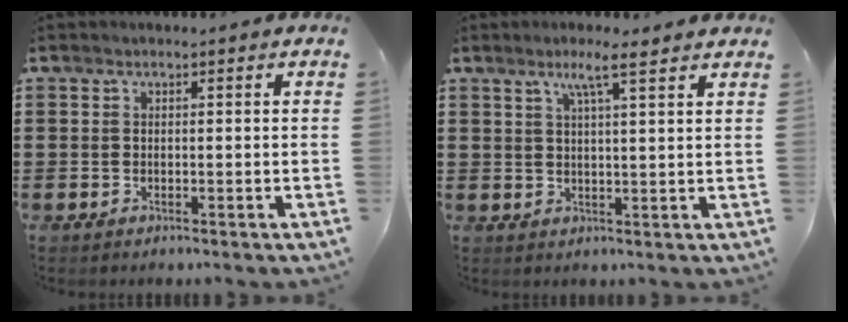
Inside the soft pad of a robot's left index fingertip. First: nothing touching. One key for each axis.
{"total": 4.6, "fx": 3.1, "fy": 0.0, "fz": 3.4, "tx": -0.067, "ty": -0.002, "tz": 0.050}